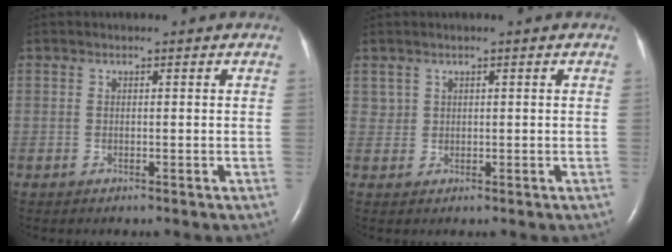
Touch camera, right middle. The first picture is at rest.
{"total": 1.2, "force": [0.8, 0.9, -0.1], "torque": [0.013, 0.007, 0.011]}